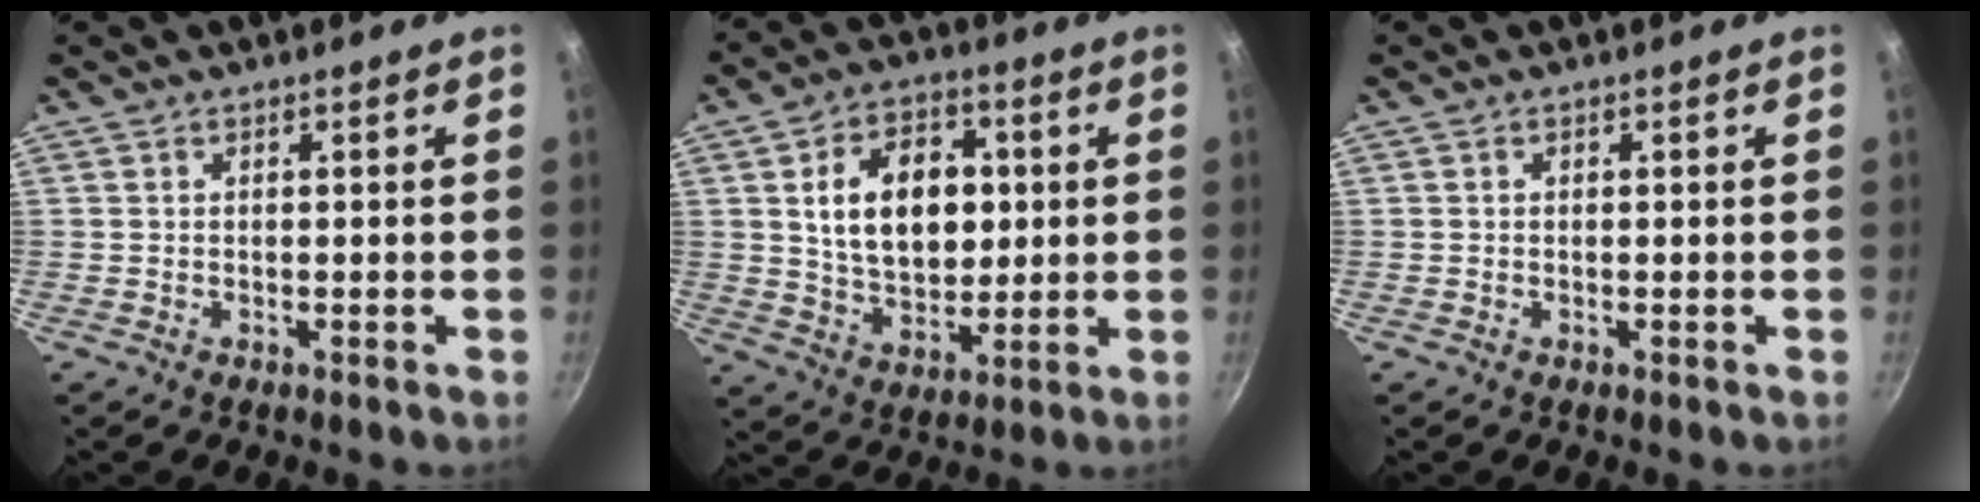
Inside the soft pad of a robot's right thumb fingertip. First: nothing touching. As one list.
[{"total": 15.4, "force": [2.5, 10.5, 11.0], "torque": [-0.143, -0.003, 0.045]}, {"total": 0.0}]